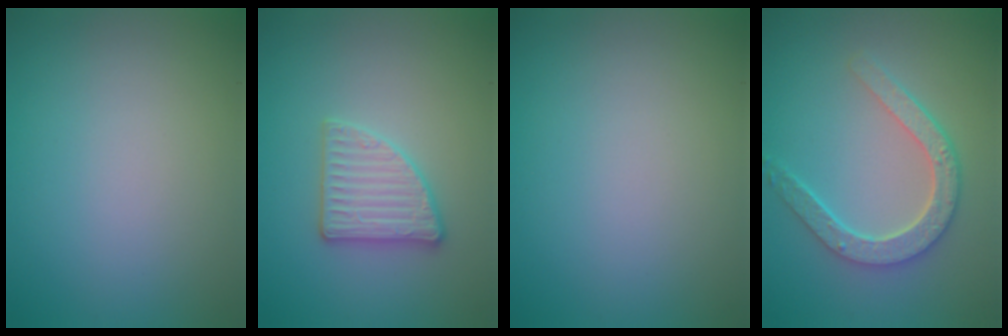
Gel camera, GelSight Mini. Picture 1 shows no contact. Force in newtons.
{"total": 2.9, "press": 2.8, "slide": 0.5}
{"total": 0.0}
{"total": 4.7, "press": 3.8, "slide": 2.9}